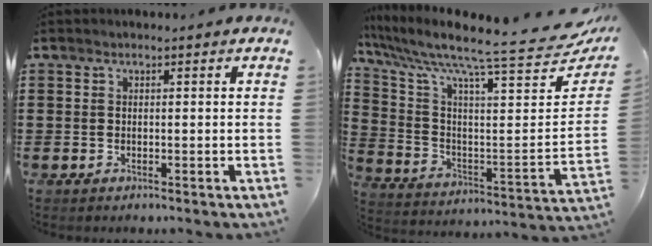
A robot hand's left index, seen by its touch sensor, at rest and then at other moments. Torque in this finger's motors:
{"motor_torque": [1.53, -0.61, 1.06, 0.21]}